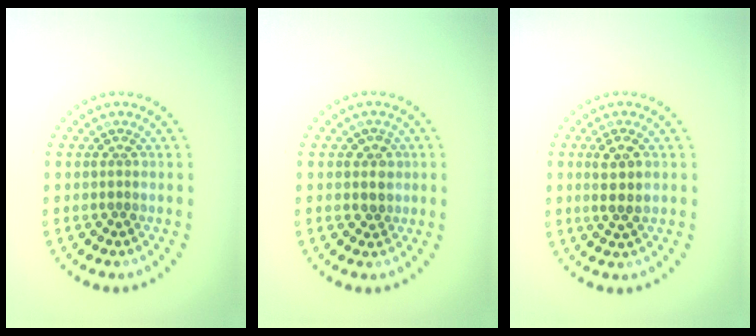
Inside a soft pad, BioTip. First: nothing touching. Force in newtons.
{"total": 1.9, "press": 1.7, "slide": 0.8}
{"total": 2.5, "press": 2.3, "slide": 1.0}